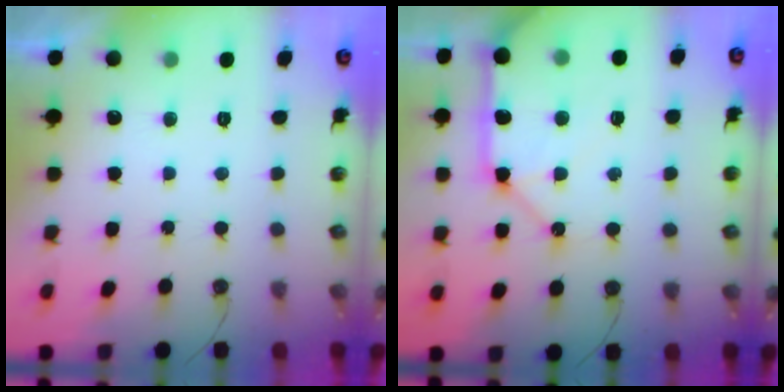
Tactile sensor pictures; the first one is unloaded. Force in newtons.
{"total": 13.7, "press": 13.6, "slide": 2.1}